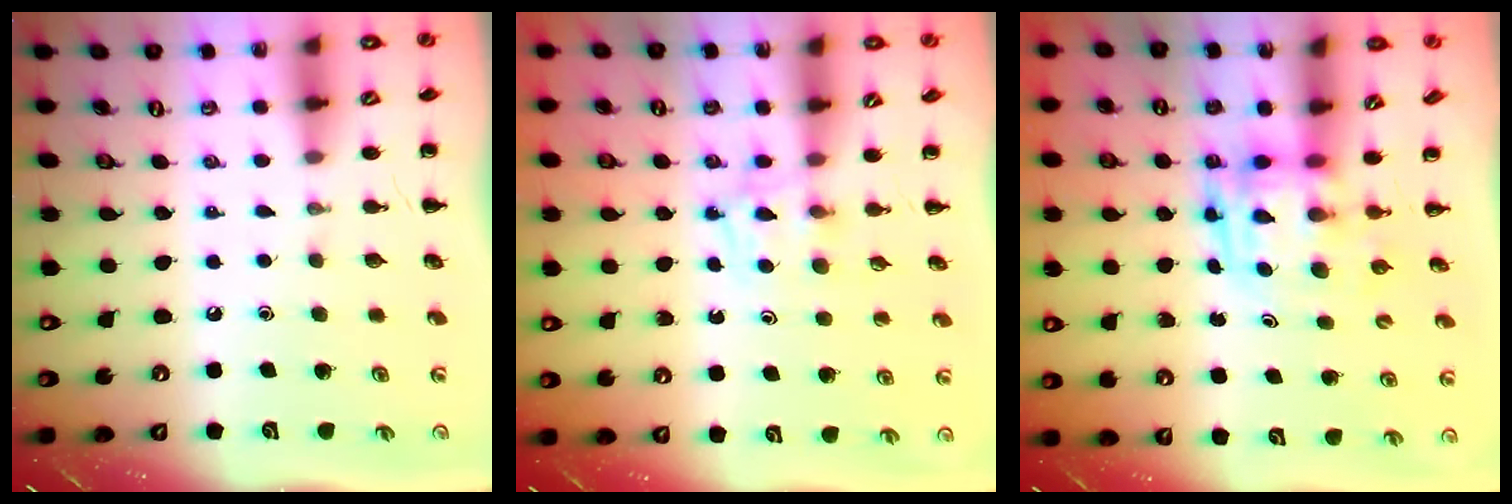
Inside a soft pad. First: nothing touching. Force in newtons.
{"total": 4.7, "press": 4.5, "slide": 1.6}
{"total": 3.8, "press": 3.7, "slide": 0.7}